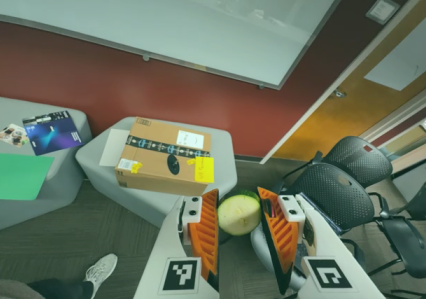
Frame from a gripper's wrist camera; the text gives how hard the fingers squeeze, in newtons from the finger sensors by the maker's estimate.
{"total": 11.0, "left": 11.5, "right": 10.5}